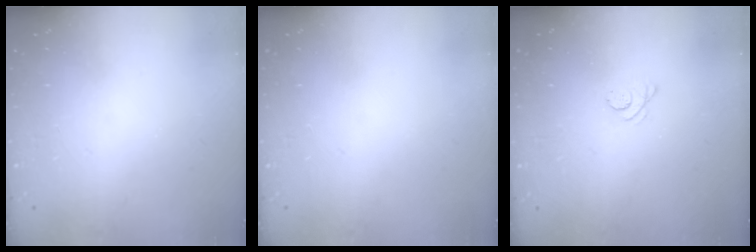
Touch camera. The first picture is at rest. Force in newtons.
{"total": 0.0}
{"total": 3.6, "press": 3.6, "slide": 0.4}